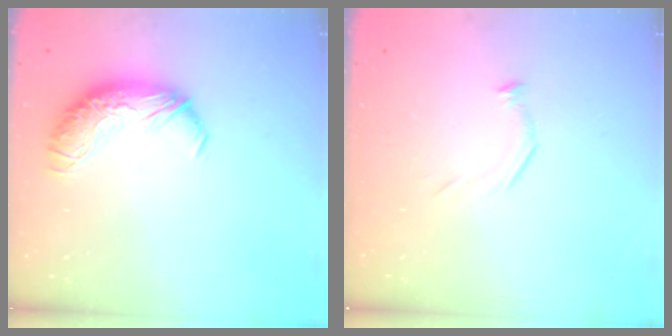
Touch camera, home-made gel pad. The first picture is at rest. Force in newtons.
{"total": 7.6, "press": 7.6, "slide": 0.7}